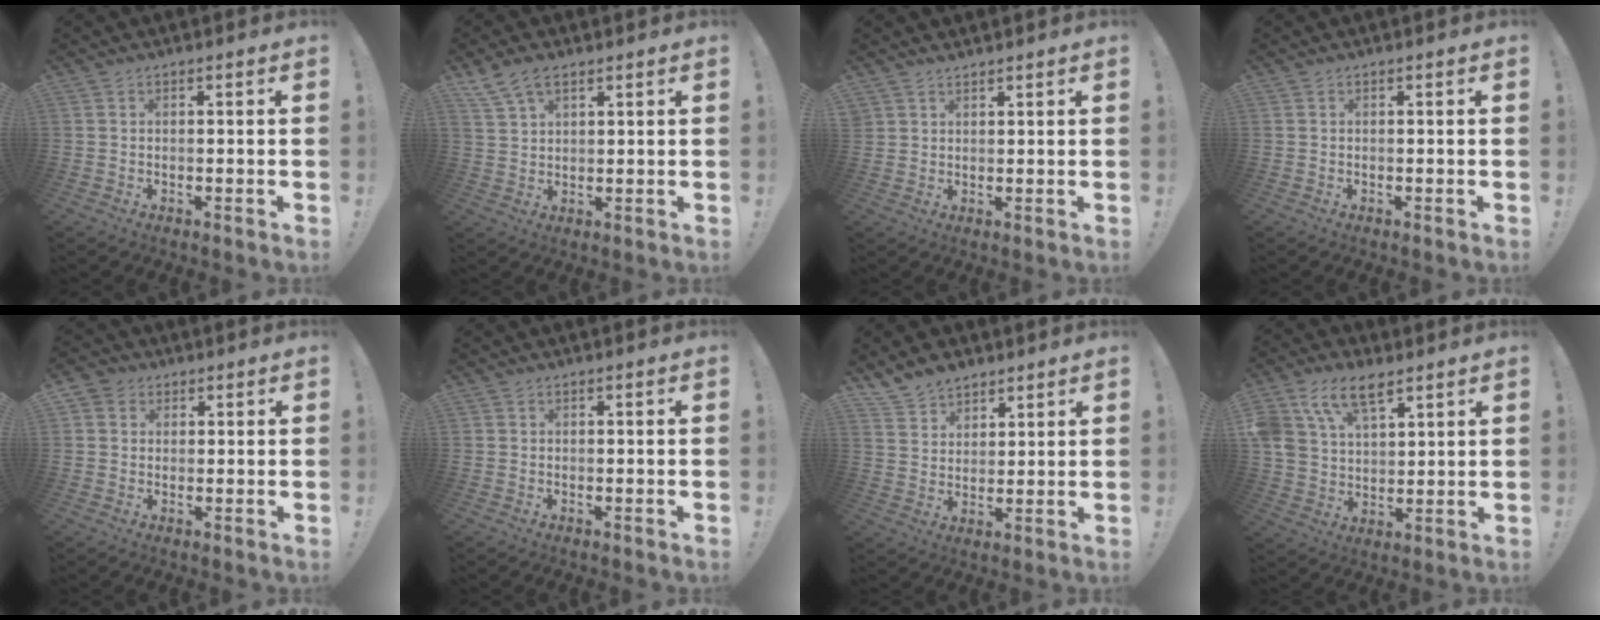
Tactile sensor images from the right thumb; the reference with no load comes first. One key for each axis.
{"total": 6.9, "fx": 4.6, "fy": 3.5, "fz": 3.7, "tx": -0.077, "ty": -0.012, "tz": 0.092}
{"total": 2.6, "fx": 2.3, "fy": 1.1, "fz": -0.2, "tx": 0.013, "ty": -0.017, "tz": 0.043}
{"total": 0.0}
{"total": 3.7, "fx": 1.3, "fy": 3.4, "fz": 0.9, "tx": -0.011, "ty": 0.000, "tz": 0.024}
{"total": 0.0}
{"total": 8.1, "fx": 6.5, "fy": 4.6, "fz": 1.5, "tx": -0.038, "ty": -0.042, "tz": 0.128}
{"total": 13.1, "fx": 8.0, "fy": 7.6, "fz": 7.2, "tx": -0.149, "ty": -0.030, "tz": 0.155}